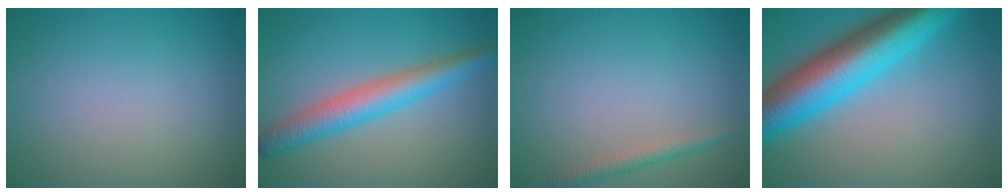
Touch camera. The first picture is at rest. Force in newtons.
{"total": 4.7, "press": 4.7, "slide": 0.1}
{"total": 1.4, "press": 1.4, "slide": 0.0}
{"total": 11.3, "press": 11.3, "slide": 0.3}